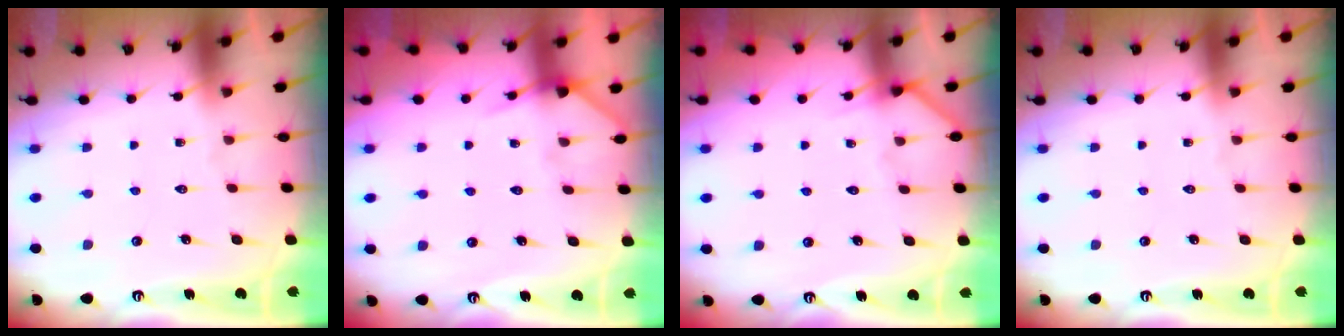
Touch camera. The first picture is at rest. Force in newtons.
{"total": 5.6, "press": 5.5, "slide": 0.7}
{"total": 3.1, "press": 3.1, "slide": 0.2}
{"total": 0.0}